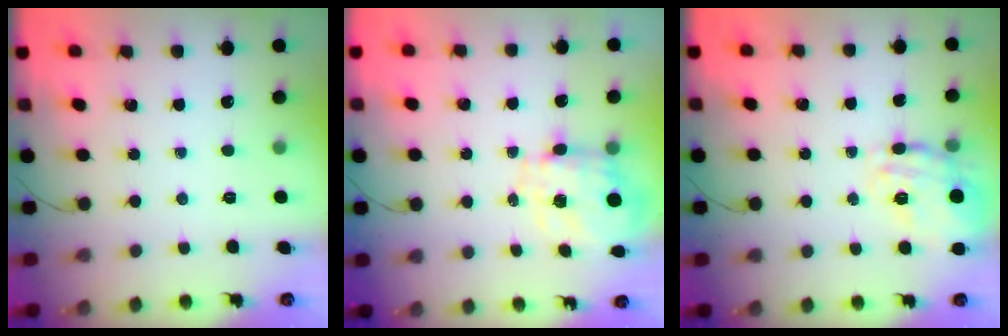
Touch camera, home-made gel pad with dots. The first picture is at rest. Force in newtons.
{"total": 8.0, "press": 7.8, "slide": 1.6}
{"total": 18.1, "press": 18.1, "slide": 0.6}